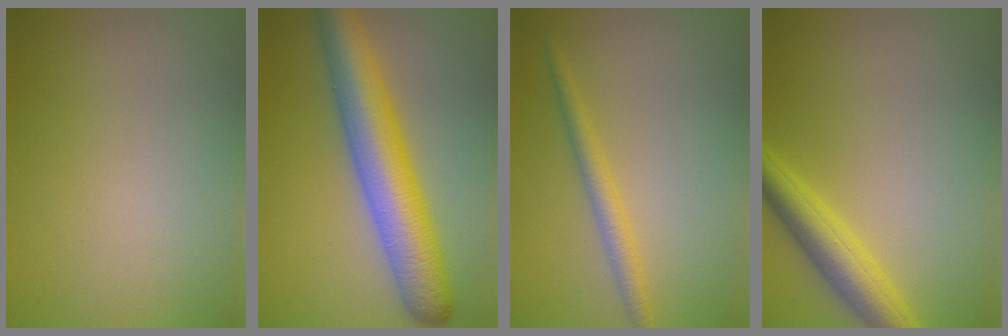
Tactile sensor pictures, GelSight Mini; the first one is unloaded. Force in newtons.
{"total": 8.5, "press": 8.4, "slide": 0.2}
{"total": 2.0, "press": 2.0, "slide": 0.1}
{"total": 3.9, "press": 3.9, "slide": 0.1}